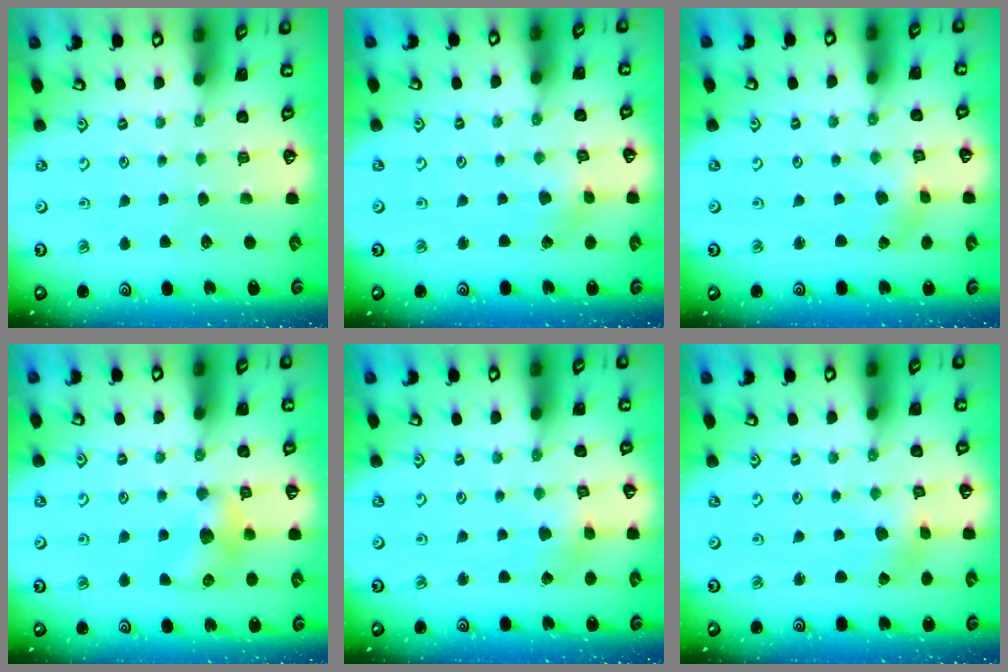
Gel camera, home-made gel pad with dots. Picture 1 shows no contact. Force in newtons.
{"total": 2.5, "press": 2.4, "slide": 0.3}
{"total": 0.0}
{"total": 9.8, "press": 9.8, "slide": 0.7}
{"total": 2.9, "press": 2.9, "slide": 0.3}
{"total": 0.8, "press": 0.8, "slide": 0.2}